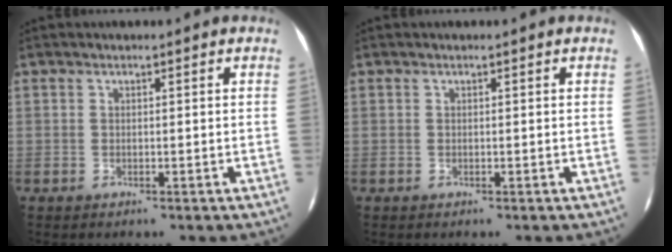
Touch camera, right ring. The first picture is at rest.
{"total": 0.0}